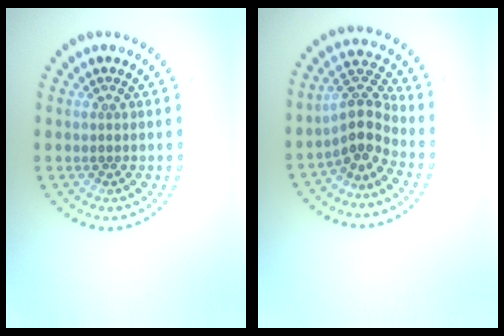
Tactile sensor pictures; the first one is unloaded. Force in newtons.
{"total": 3.5, "press": 2.6, "slide": 2.3}